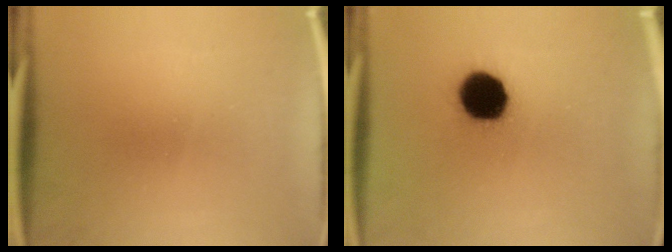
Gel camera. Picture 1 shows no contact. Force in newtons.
{"total": 13.6}